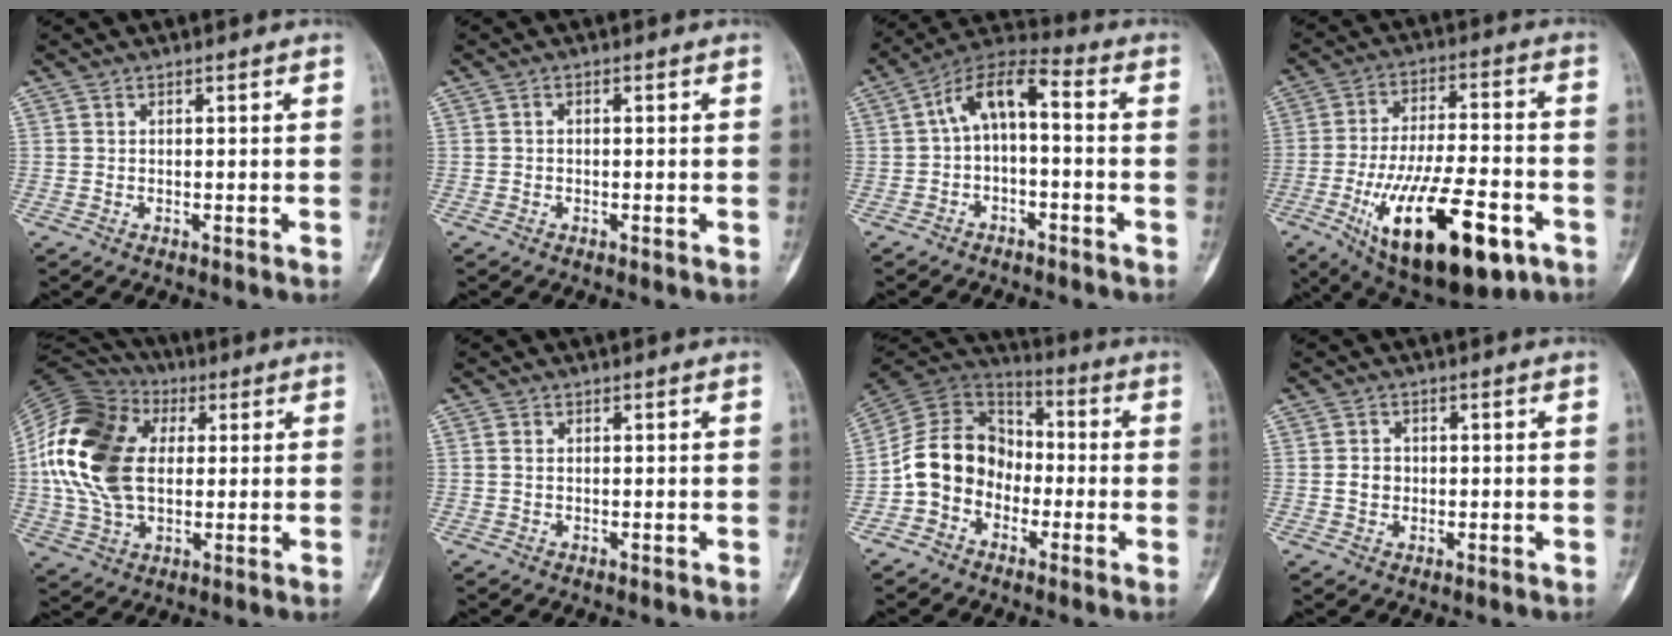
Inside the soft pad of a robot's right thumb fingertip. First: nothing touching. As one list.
[{"total": 0.5, "force": [-0.1, 0.3, 0.4], "torque": [-0.007, 0.001, -0.006]}, {"total": 9.2, "force": [-0.5, 4.3, 8.0], "torque": [-0.140, 0.052, -0.017]}, {"total": 22.9, "force": [-9.4, 9.0, 18.8], "torque": [-0.312, 0.026, -0.137]}, {"total": 21.5, "force": [2.8, 14.3, 15.8], "torque": [-0.318, 0.011, 0.048]}, {"total": 0.8, "force": [0.2, 0.6, 0.5], "torque": [-0.008, 0.001, 0.002]}, {"total": 13.1, "force": [-3.3, 10.7, 6.9], "torque": [-0.107, 0.055, -0.075]}, {"total": 2.6, "force": [-0.1, 2.2, 1.3], "torque": [-0.014, 0.006, -0.002]}]